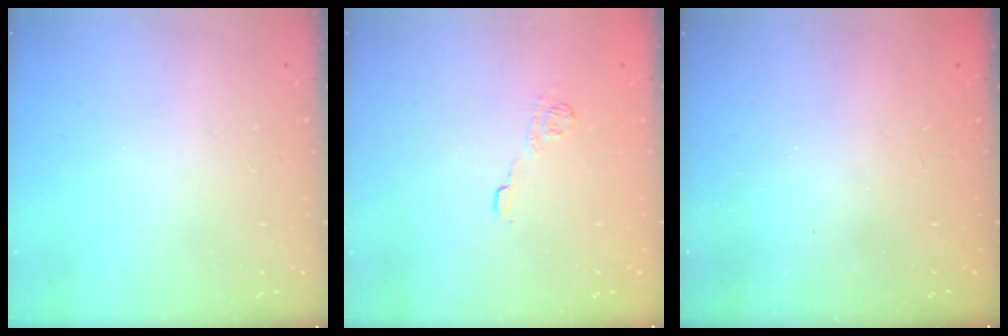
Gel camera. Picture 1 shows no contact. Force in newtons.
{"total": 9.2, "press": 9.2, "slide": 1.0}
{"total": 2.5, "press": 2.4, "slide": 0.8}